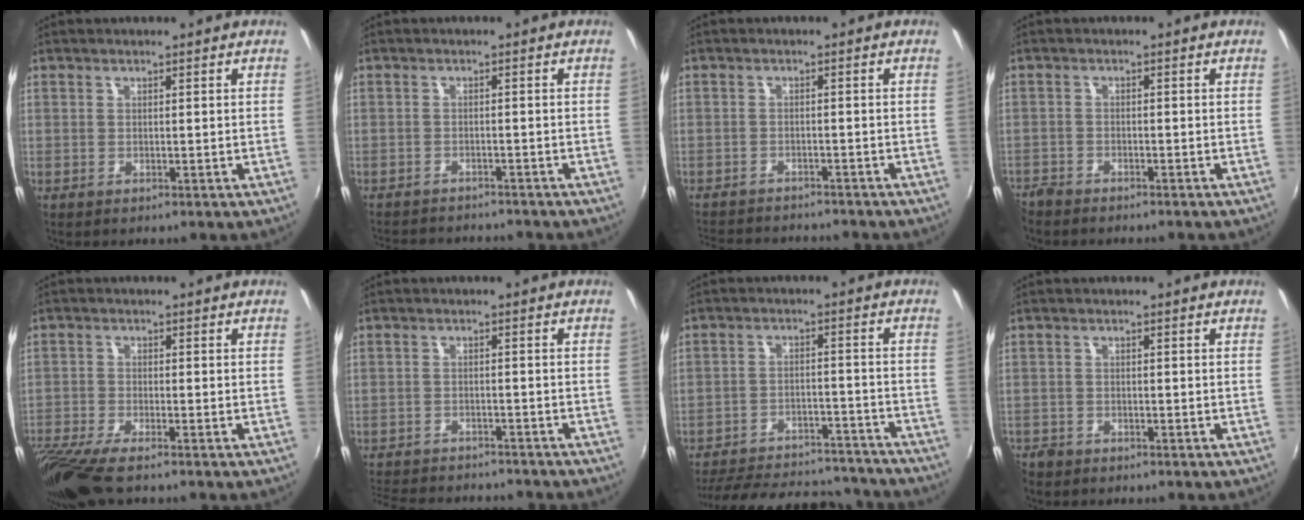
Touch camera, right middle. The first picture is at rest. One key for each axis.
{"total": 9.3, "fx": -8.6, "fy": 2.0, "fz": 2.9, "tx": -0.074, "ty": -0.013, "tz": -0.126}
{"total": 10.9, "fx": -10.0, "fy": 2.5, "fz": 3.6, "tx": -0.091, "ty": -0.011, "tz": -0.150}
{"total": 4.8, "fx": -4.4, "fy": 1.5, "fz": 1.1, "tx": -0.044, "ty": -0.019, "tz": -0.083}
{"total": 11.5, "fx": -9.0, "fy": 2.2, "fz": 6.8, "tx": -0.164, "ty": -0.048, "tz": -0.167}
{"total": 14.6, "fx": -12.9, "fy": 4.0, "fz": 5.4, "tx": -0.126, "ty": -0.009, "tz": -0.187}
{"total": 26.3, "fx": -23.0, "fy": 8.1, "fz": 9.9, "tx": -0.199, "ty": 0.009, "tz": -0.294}
{"total": 3.3, "fx": -2.7, "fy": 1.8, "fz": 0.5, "tx": -0.024, "ty": -0.007, "tz": -0.053}